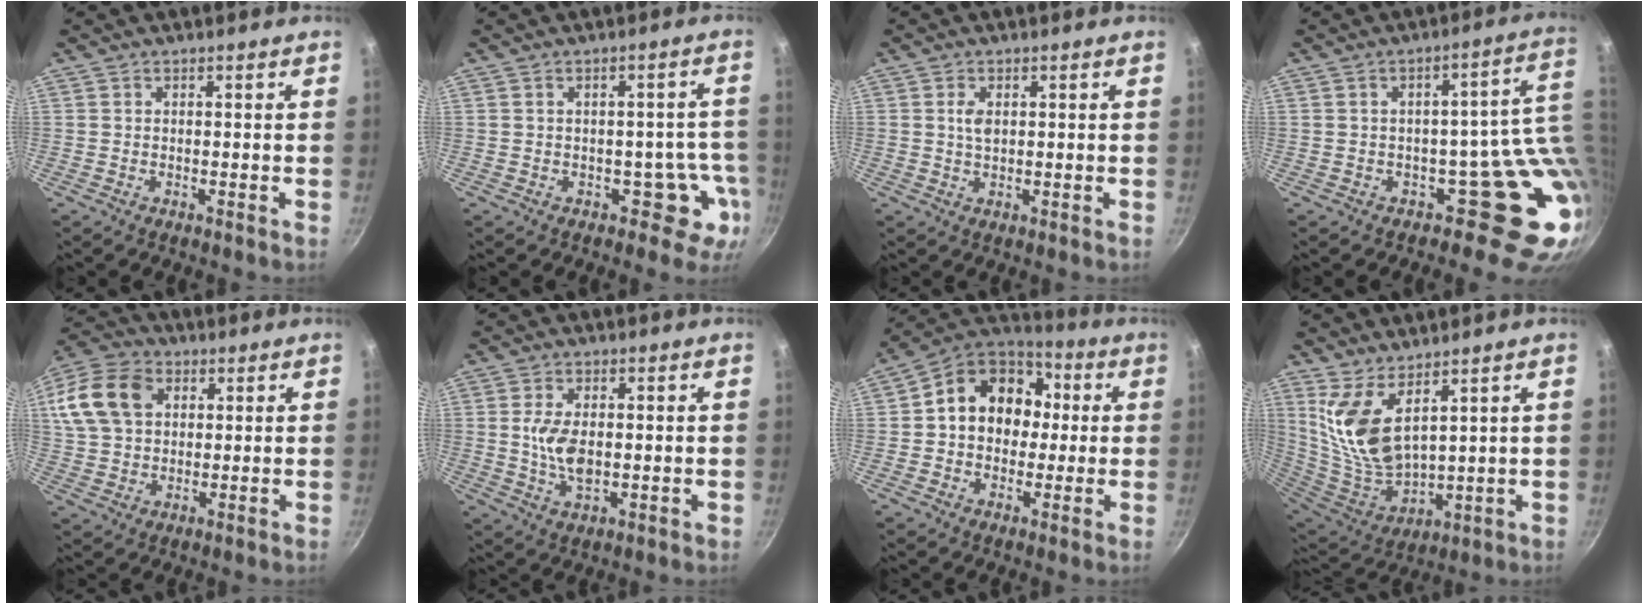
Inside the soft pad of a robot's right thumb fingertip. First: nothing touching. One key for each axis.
{"total": 6.0, "fx": -2.2, "fy": 4.5, "fz": 3.3, "tx": 0.023, "ty": 0.039, "tz": -0.016}
{"total": 3.8, "fx": 0.5, "fy": 2.4, "fz": 2.9, "tx": -0.045, "ty": 0.002, "tz": 0.007}
{"total": 9.8, "fx": 0.7, "fy": 7.5, "fz": 6.3, "tx": 0.002, "ty": 0.014, "tz": 0.014}
{"total": 18.4, "fx": 5.2, "fy": 13.7, "fz": 11.2, "tx": -0.234, "ty": 0.025, "tz": 0.088}
{"total": 7.1, "fx": 0.2, "fy": 3.9, "fz": 5.9, "tx": -0.114, "ty": -0.008, "tz": 0.005}
{"total": 15.7, "fx": 1.6, "fy": 12.7, "fz": 9.1, "tx": -0.105, "ty": 0.038, "tz": 0.009}
{"total": 11.9, "fx": 6.6, "fy": 5.0, "fz": 8.6, "tx": -0.158, "ty": -0.075, "tz": 0.149}